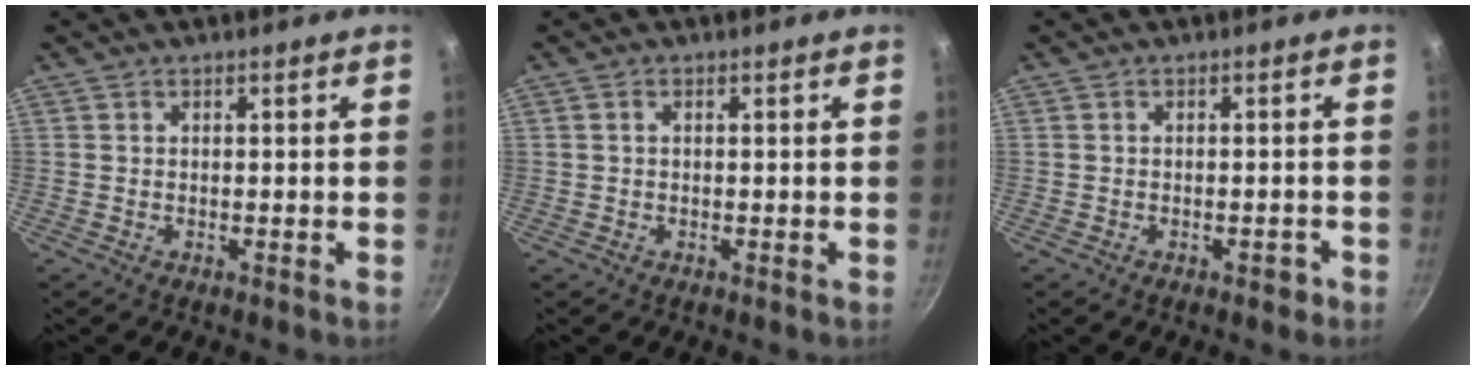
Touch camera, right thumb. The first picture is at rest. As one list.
[{"total": 0.5, "force": [0.0, 0.3, 0.4], "torque": [-0.008, 0.003, 0.001]}, {"total": 1.7, "force": [-1.1, 0.8, 1.0], "torque": [-0.004, 0.016, -0.008]}]